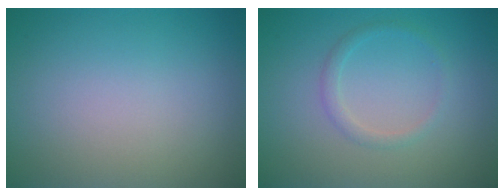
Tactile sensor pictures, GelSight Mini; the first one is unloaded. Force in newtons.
{"total": 1.3, "press": 1.3, "slide": 0.1}